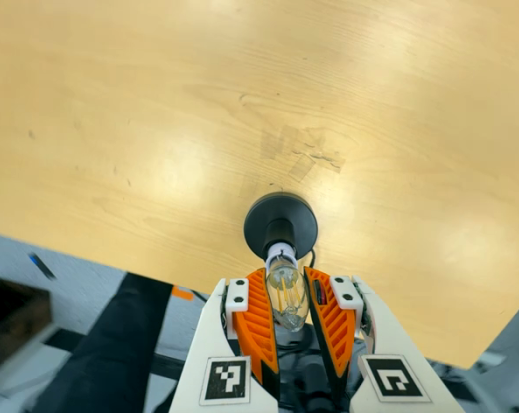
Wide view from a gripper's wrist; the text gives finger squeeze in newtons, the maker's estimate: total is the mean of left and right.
{"total": 12.3, "left": 12.8, "right": 11.7}